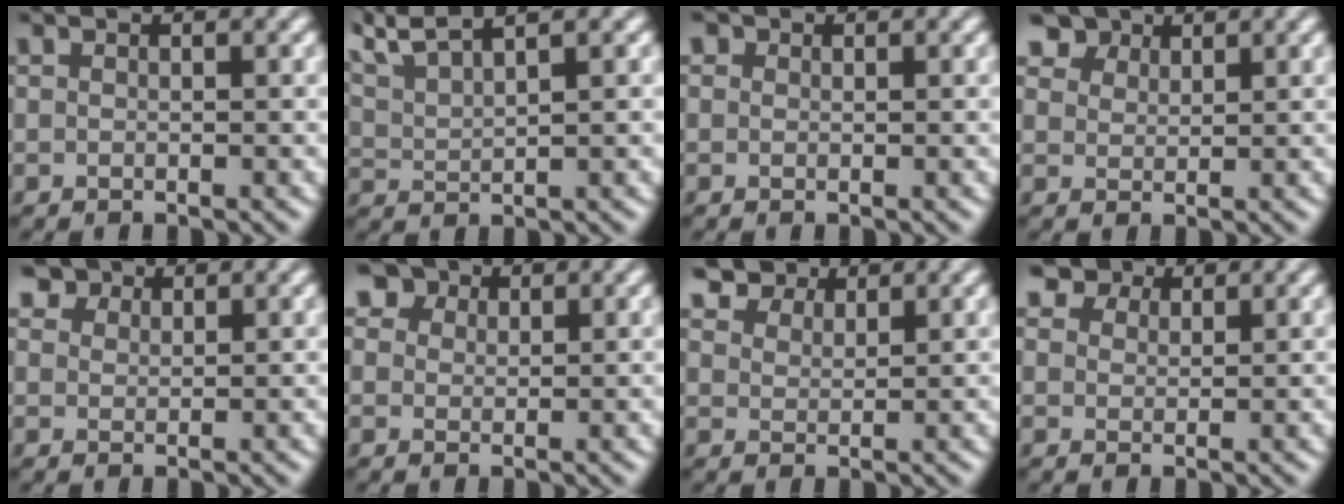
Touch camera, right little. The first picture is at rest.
{"total": 6.0, "force": [4.8, 1.1, 3.3], "torque": [-0.067, 0.024, 0.073]}
{"total": 0.7, "force": [0.3, 0.6, 0.2], "torque": [0.000, -0.002, -0.002]}
{"total": 4.8, "force": [3.7, 2.7, 1.7], "torque": [-0.053, -0.002, 0.069]}
{"total": 3.6, "force": [2.8, 2.0, 1.1], "torque": [-0.034, -0.006, 0.055]}
{"total": 5.4, "force": [3.6, 3.4, 2.2], "torque": [-0.063, 0.009, 0.054]}
{"total": 4.9, "force": [4.1, 2.2, 1.6], "torque": [-0.047, -0.008, 0.081]}
{"total": 4.5, "force": [3.4, 2.5, 1.5], "torque": [-0.046, -0.006, 0.063]}